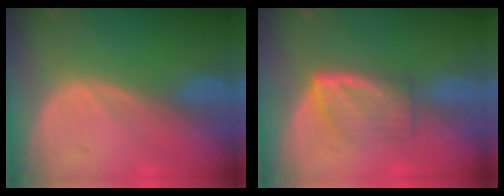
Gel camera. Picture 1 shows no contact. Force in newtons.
{"total": 5.8, "press": 5.2, "slide": 2.5}